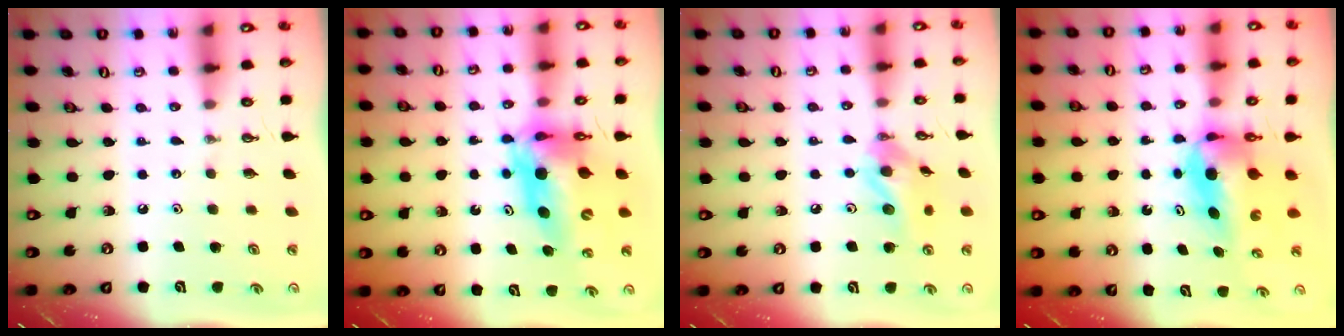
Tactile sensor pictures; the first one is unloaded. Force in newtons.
{"total": 14.3, "press": 14.3, "slide": 1.2}
{"total": 13.1, "press": 13.0, "slide": 1.5}
{"total": 7.4, "press": 6.9, "slide": 2.5}